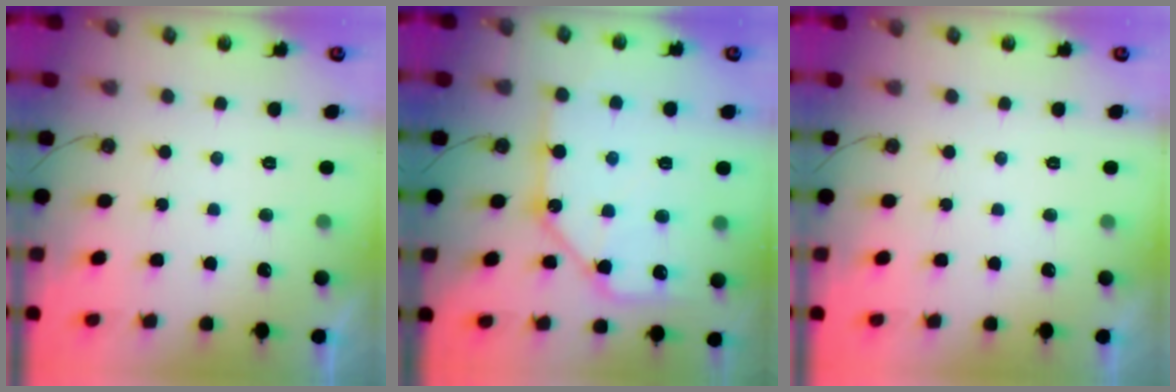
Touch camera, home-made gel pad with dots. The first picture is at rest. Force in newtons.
{"total": 13.3, "press": 13.2, "slide": 1.5}
{"total": 0.0}